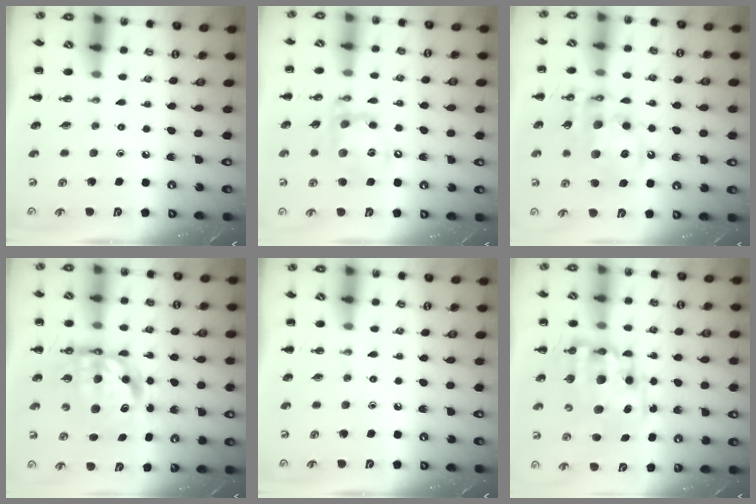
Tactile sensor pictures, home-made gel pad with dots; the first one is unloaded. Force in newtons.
{"total": 15.4, "press": 15.1, "slide": 2.9}
{"total": 14.9, "press": 14.5, "slide": 3.2}
{"total": 10.4, "press": 10.0, "slide": 2.8}
{"total": 0.0}
{"total": 13.2, "press": 12.9, "slide": 2.8}